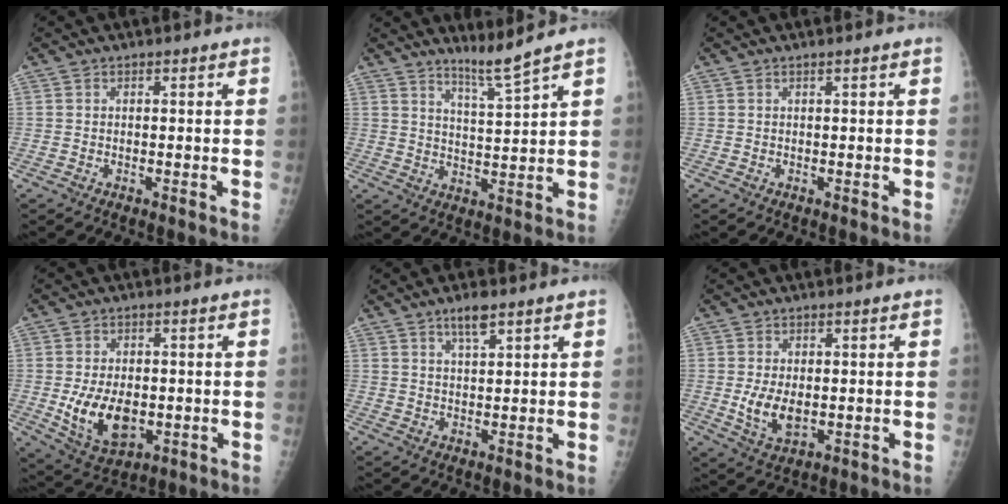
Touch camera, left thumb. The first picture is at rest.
{"total": 4.8, "force": [4.2, -1.4, 1.8], "torque": [-0.036, -0.051, 0.083]}
{"total": 0.0}
{"total": 11.1, "force": [-1.6, 6.9, 8.6], "torque": [-0.125, -0.009, -0.010]}
{"total": 4.1, "force": [2.8, 1.2, 2.7], "torque": [-0.037, -0.012, 0.050]}
{"total": 6.7, "force": [-0.5, 4.0, 5.4], "torque": [-0.088, -0.012, 0.001]}